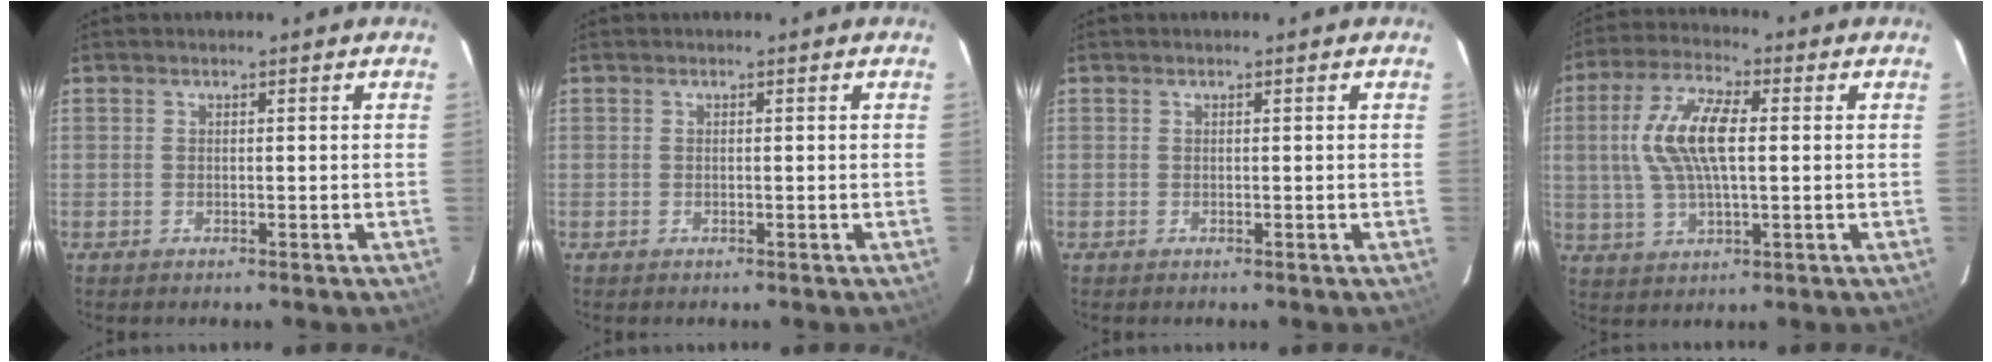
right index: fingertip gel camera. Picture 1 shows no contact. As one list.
[{"total": 0.0}, {"total": 0.0}, {"total": 12.3, "force": [1.4, 4.7, 11.2], "torque": [-0.229, 0.014, 0.027]}]